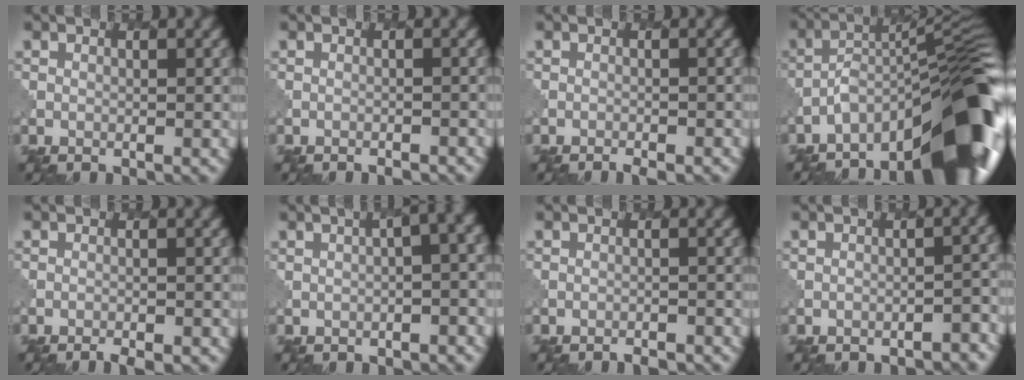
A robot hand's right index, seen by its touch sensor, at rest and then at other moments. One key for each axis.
{"total": 1.5, "fx": -1.4, "fy": 0.2, "fz": 0.4, "tx": 0.006, "ty": 0.004, "tz": -0.020}
{"total": 1.5, "fx": -1.3, "fy": 0.3, "fz": 0.7, "tx": -0.003, "ty": 0.002, "tz": -0.021}
{"total": 14.7, "fx": -9.5, "fy": 4.2, "fz": 10.4, "tx": -0.154, "ty": 0.015, "tz": -0.148}
{"total": 2.1, "fx": -1.9, "fy": 0.4, "fz": 0.9, "tx": -0.007, "ty": 0.002, "tz": -0.028}
{"total": 6.7, "fx": -1.2, "fy": 2.4, "fz": 6.1, "tx": -0.045, "ty": 0.014, "tz": -0.005}
{"total": 2.5, "fx": -2.4, "fy": 0.4, "fz": 0.6, "tx": 0.003, "ty": 0.008, "tz": -0.030}
{"total": 5.2, "fx": -4.3, "fy": 1.3, "fz": 2.5, "tx": -0.021, "ty": 0.017, "tz": -0.049}